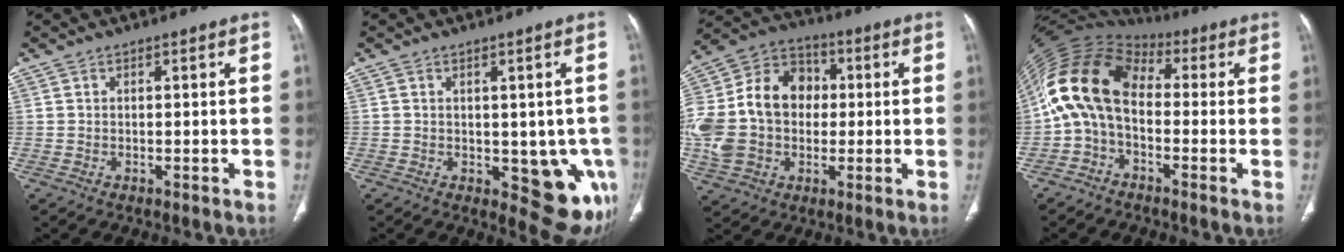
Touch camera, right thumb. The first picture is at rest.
{"total": 10.5, "force": [-2.6, 5.6, 8.5], "torque": [-0.046, -0.009, -0.020]}
{"total": 21.9, "force": [-0.4, 17.0, 13.8], "torque": [-0.289, 0.036, -0.003]}
{"total": 14.2, "force": [-0.2, 9.3, 10.7], "torque": [-0.198, 0.050, -0.019]}